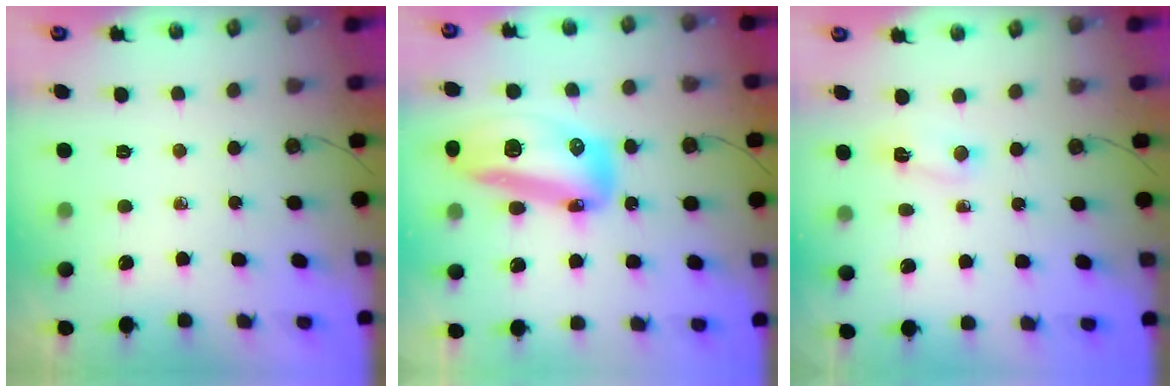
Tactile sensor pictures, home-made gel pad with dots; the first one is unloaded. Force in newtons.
{"total": 19.4, "press": 18.6, "slide": 5.8}
{"total": 2.4, "press": 2.1, "slide": 1.1}